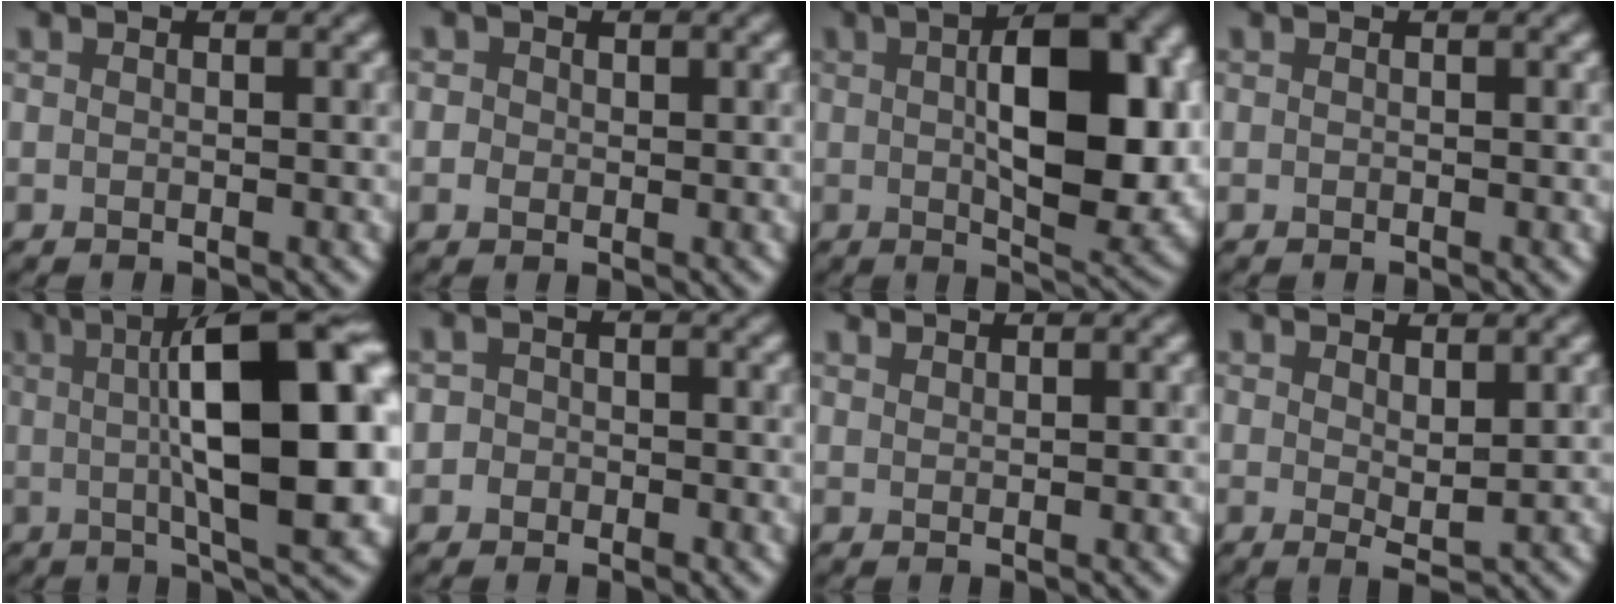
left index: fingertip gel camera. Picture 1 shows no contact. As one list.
[{"total": 1.0, "force": [0.2, 0.9, 0.3], "torque": [-0.003, 0.000, -0.001]}, {"total": 11.7, "force": [1.3, 4.9, 10.6], "torque": [-0.148, 0.002, 0.023]}, {"total": 0.0}, {"total": 15.6, "force": [1.6, 4.8, 14.7], "torque": [-0.183, 0.017, 0.018]}, {"total": 1.8, "force": [-0.3, 1.7, 0.5], "torque": [0.009, 0.004, -0.022]}, {"total": 0.8, "force": [0.8, 0.1, 0.0], "torque": [0.000, 0.000, 0.018]}, {"total": 1.6, "force": [1.0, 0.5, 1.2], "torque": [-0.023, -0.007, 0.020]}]